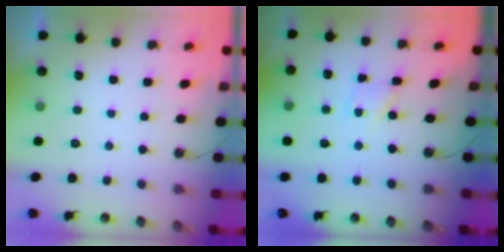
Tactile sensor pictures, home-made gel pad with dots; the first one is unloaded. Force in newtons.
{"total": 2.1, "press": 2.1, "slide": 0.3}